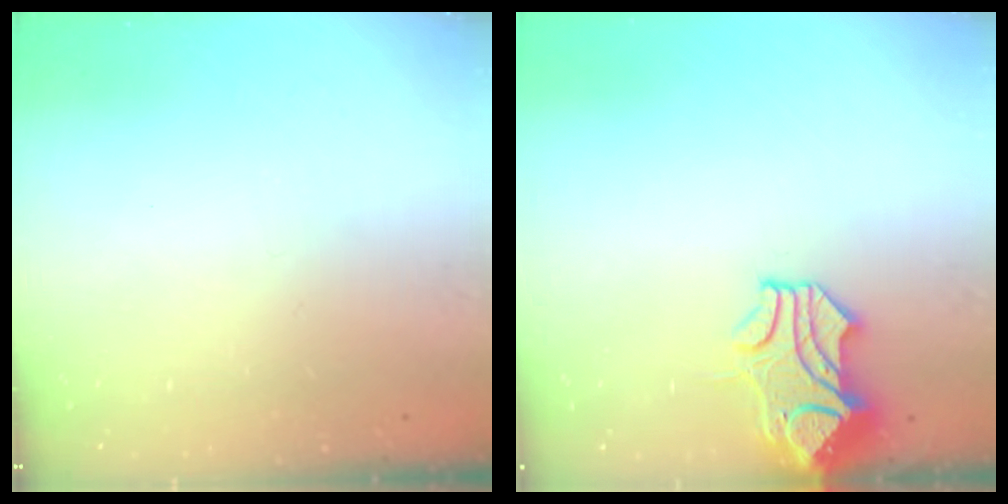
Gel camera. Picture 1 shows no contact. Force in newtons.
{"total": 1.7, "press": 1.1, "slide": 1.3}